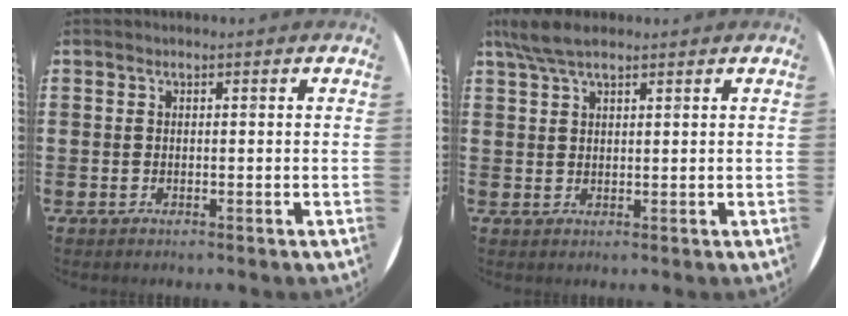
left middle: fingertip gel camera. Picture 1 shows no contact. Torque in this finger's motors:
{"motor_torque": [0.87, -0.57, 0.12, 0.02]}